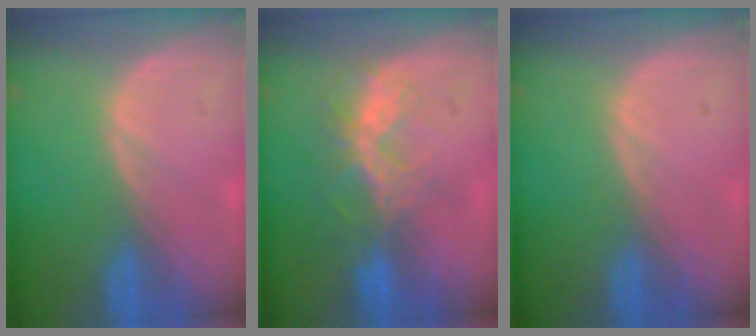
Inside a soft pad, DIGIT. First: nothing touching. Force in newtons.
{"total": 6.6, "press": 5.9, "slide": 3.1}
{"total": 0.0}